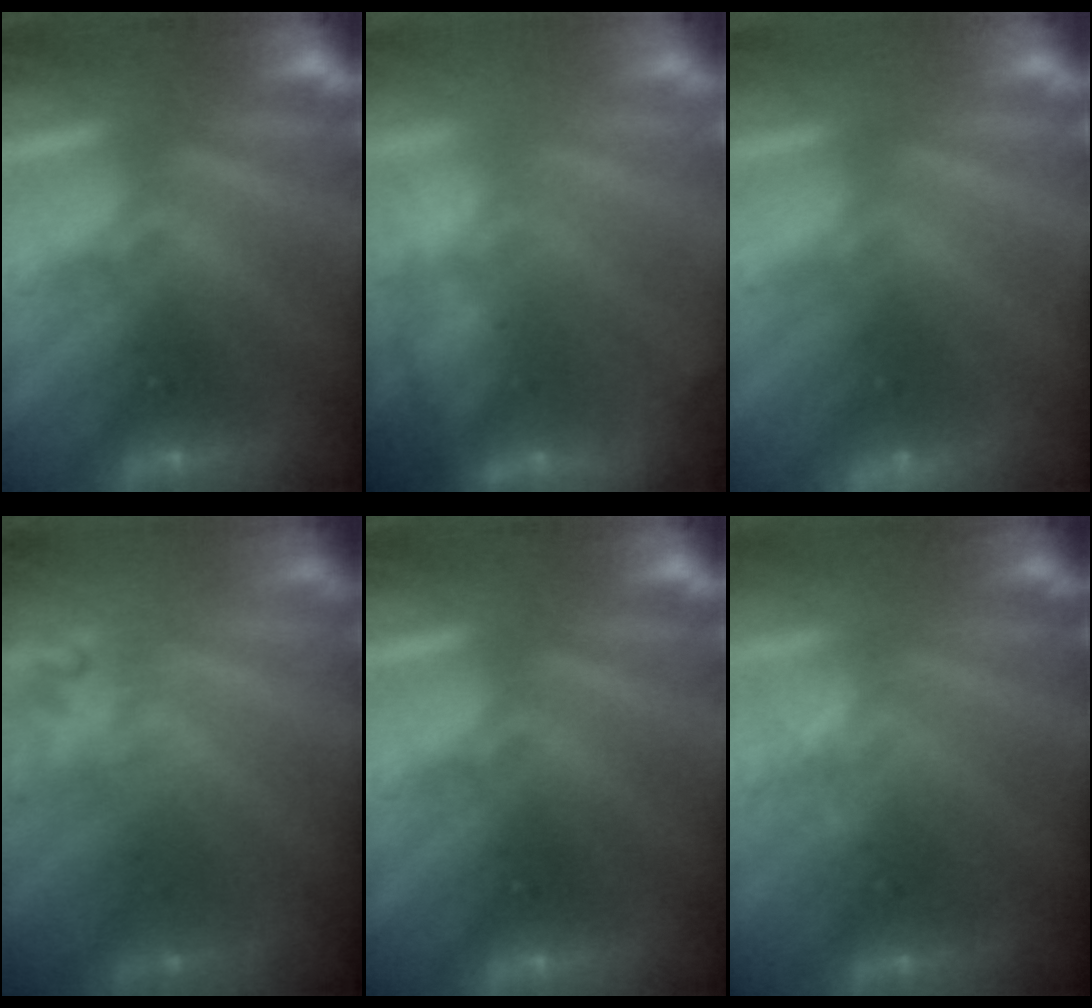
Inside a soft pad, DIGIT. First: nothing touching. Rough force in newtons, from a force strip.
{"total": 6.9}
{"total": 2.3}
{"total": 2.4}
{"total": 0.0}
{"total": 2.4}